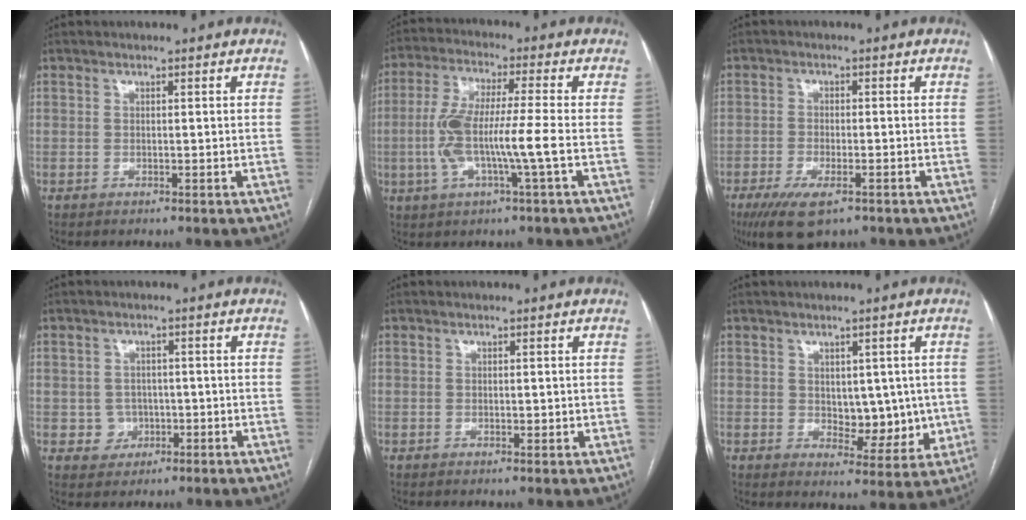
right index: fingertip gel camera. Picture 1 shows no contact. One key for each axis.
{"total": 10.2, "fx": -1.9, "fy": 0.3, "fz": 10.0, "tx": -0.206, "ty": 0.010, "tz": -0.042}
{"total": 7.1, "fx": -4.4, "fy": 2.4, "fz": 5.1, "tx": -0.086, "ty": -0.014, "tz": -0.071}
{"total": 3.3, "fx": -0.6, "fy": 3.2, "fz": 0.3, "tx": 0.011, "ty": 0.011, "tz": -0.003}
{"total": 0.9, "fx": 0.0, "fy": 0.5, "fz": 0.8, "tx": -0.010, "ty": -0.001, "tz": 0.001}
{"total": 7.1, "fx": 0.3, "fy": 4.2, "fz": 5.7, "tx": -0.060, "ty": -0.002, "tz": 0.018}